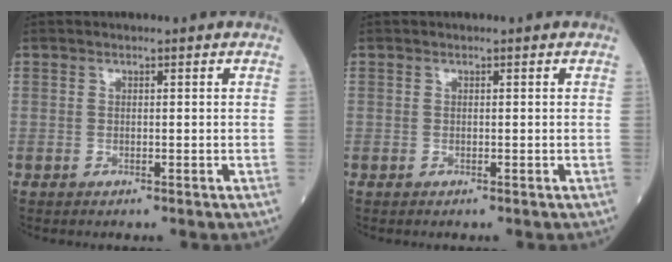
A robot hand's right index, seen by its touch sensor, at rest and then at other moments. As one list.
[{"total": 0.0}]